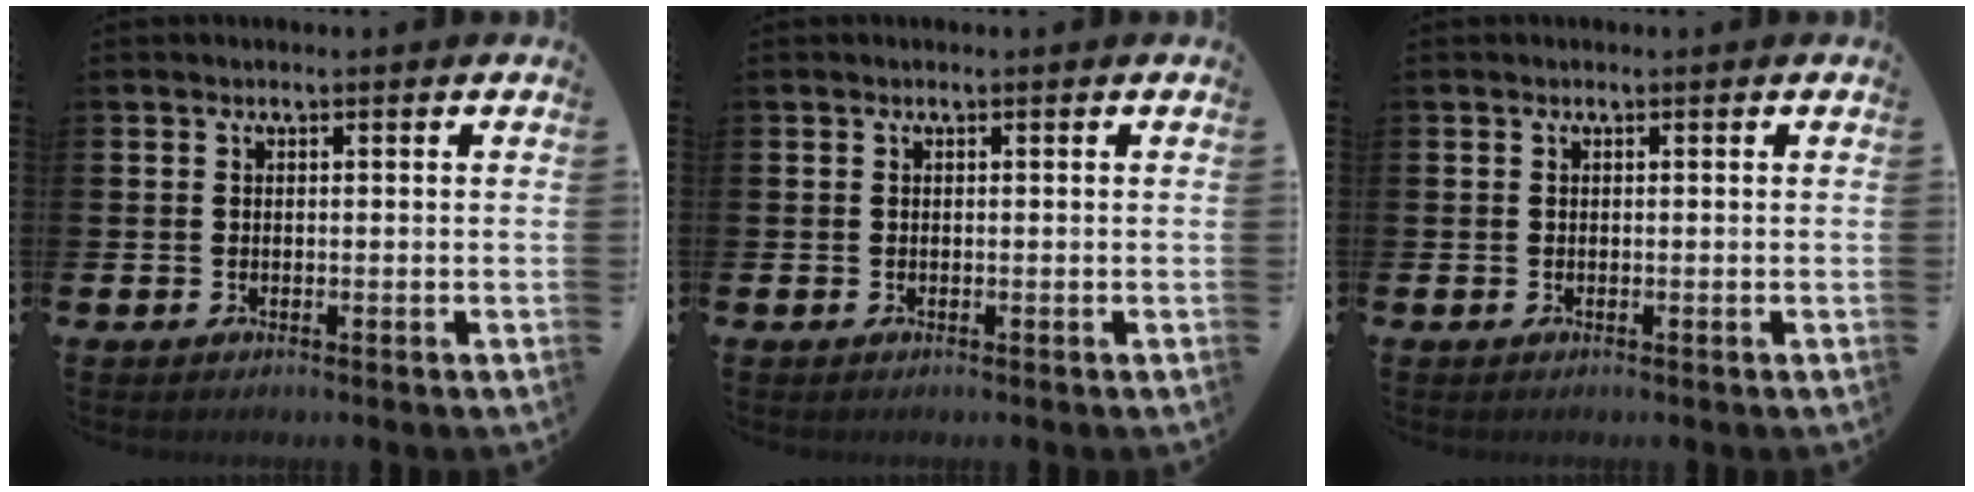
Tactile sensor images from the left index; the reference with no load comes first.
{"total": 0.0}
{"total": 0.0}